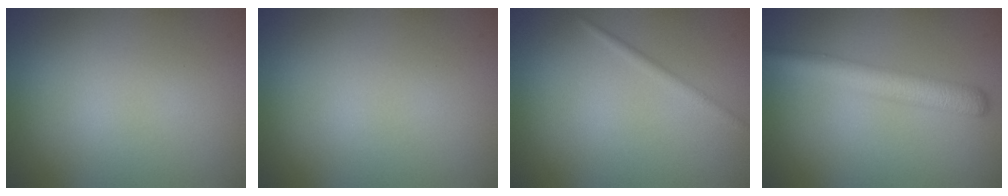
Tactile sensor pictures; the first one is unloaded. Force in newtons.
{"total": 0.0}
{"total": 1.0, "press": 1.0, "slide": 0.1}
{"total": 4.2, "press": 4.2, "slide": 0.1}